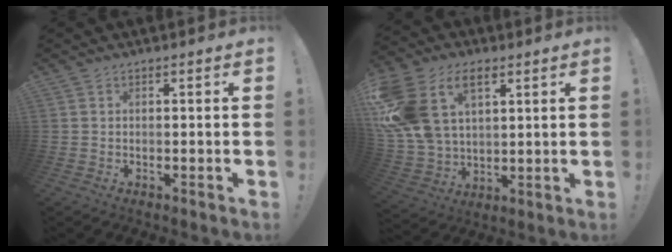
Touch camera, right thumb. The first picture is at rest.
{"total": 18.6, "force": [7.8, 12.4, 11.4], "torque": [-0.233, -0.035, 0.146]}